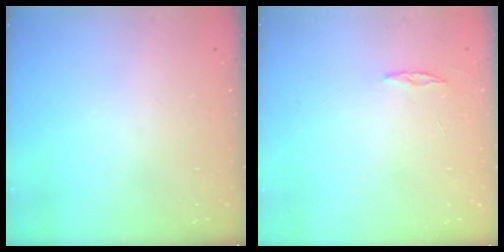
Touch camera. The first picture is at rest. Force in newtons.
{"total": 3.0, "press": 2.9, "slide": 0.3}